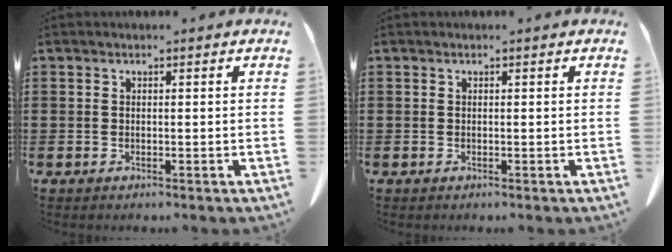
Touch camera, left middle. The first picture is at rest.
{"total": 0.0}